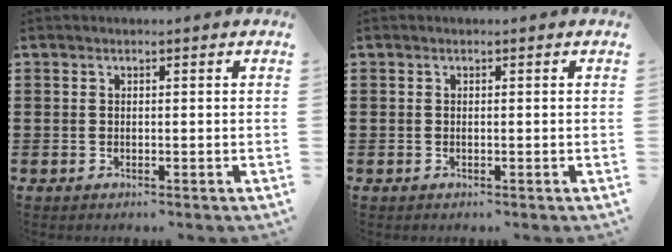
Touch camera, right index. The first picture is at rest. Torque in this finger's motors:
{"motor_torque": [-0.12, 0.05, 0.01, -0.01]}